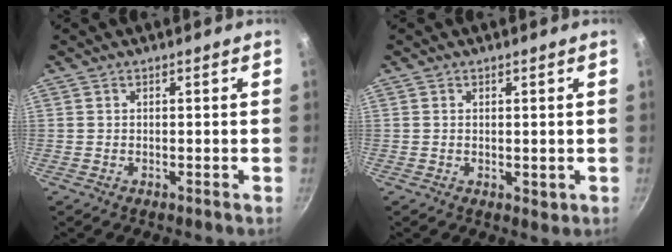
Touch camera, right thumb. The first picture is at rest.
{"total": 1.3, "force": [0.3, 0.9, 1.0], "torque": [-0.014, -0.003, 0.005]}